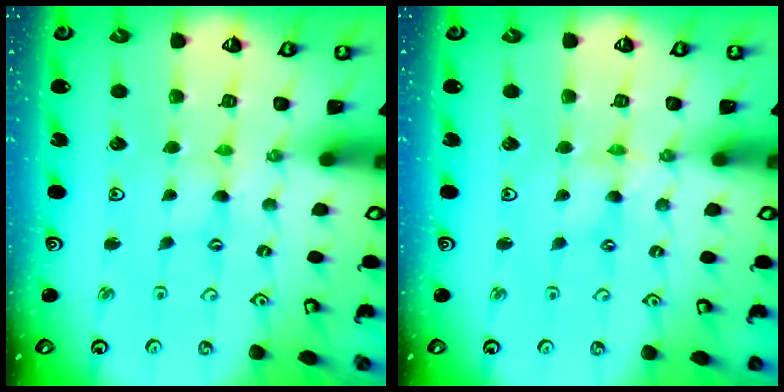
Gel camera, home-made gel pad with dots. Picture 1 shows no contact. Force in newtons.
{"total": 1.0, "press": 1.0, "slide": 0.2}